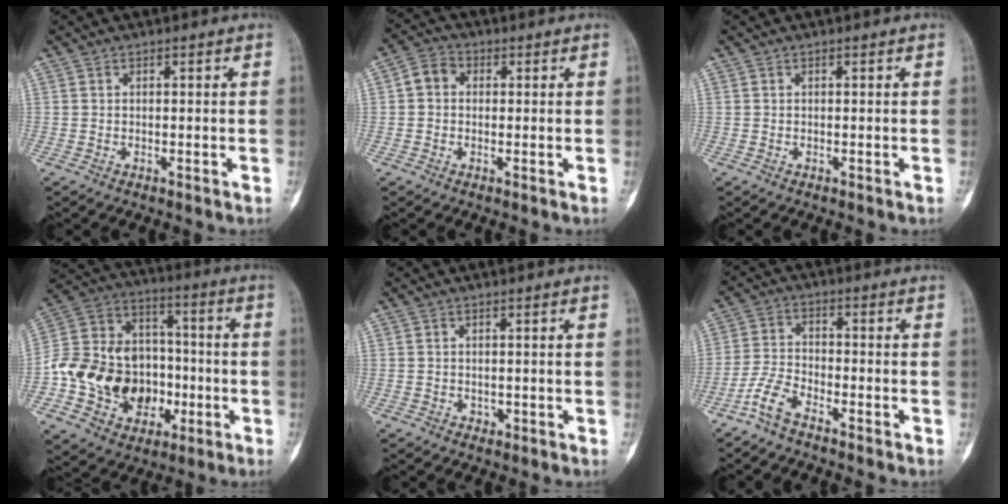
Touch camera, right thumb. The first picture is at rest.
{"total": 4.3, "force": [0.4, 3.6, 2.2], "torque": [-0.029, 0.014, 0.000]}
{"total": 0.0}
{"total": 22.4, "force": [-5.4, 17.7, 12.6], "torque": [-0.203, 0.061, -0.082]}
{"total": 0.8, "force": [-0.1, 0.7, 0.3], "torque": [0.000, 0.002, 0.000]}
{"total": 5.4, "force": [-4.1, 2.0, 2.9], "torque": [-0.069, 0.019, -0.089]}